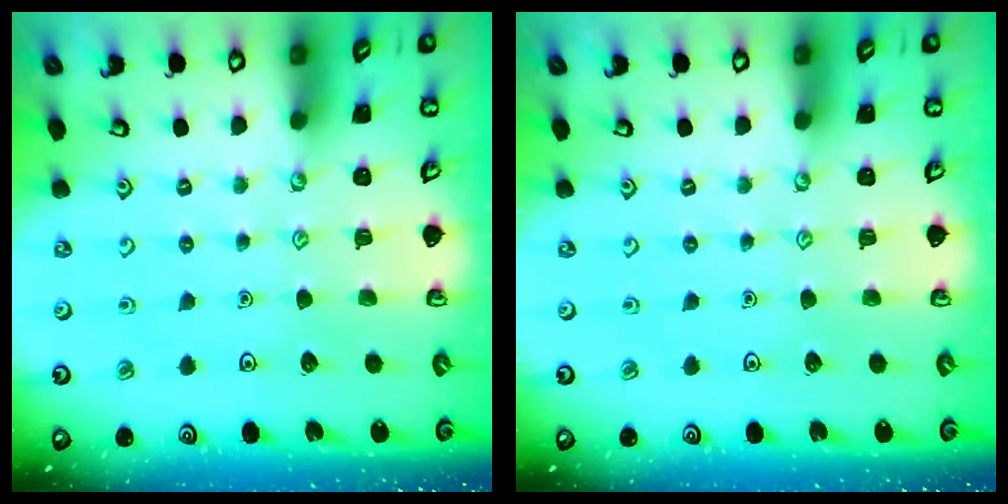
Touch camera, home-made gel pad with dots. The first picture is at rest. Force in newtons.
{"total": 0.0}